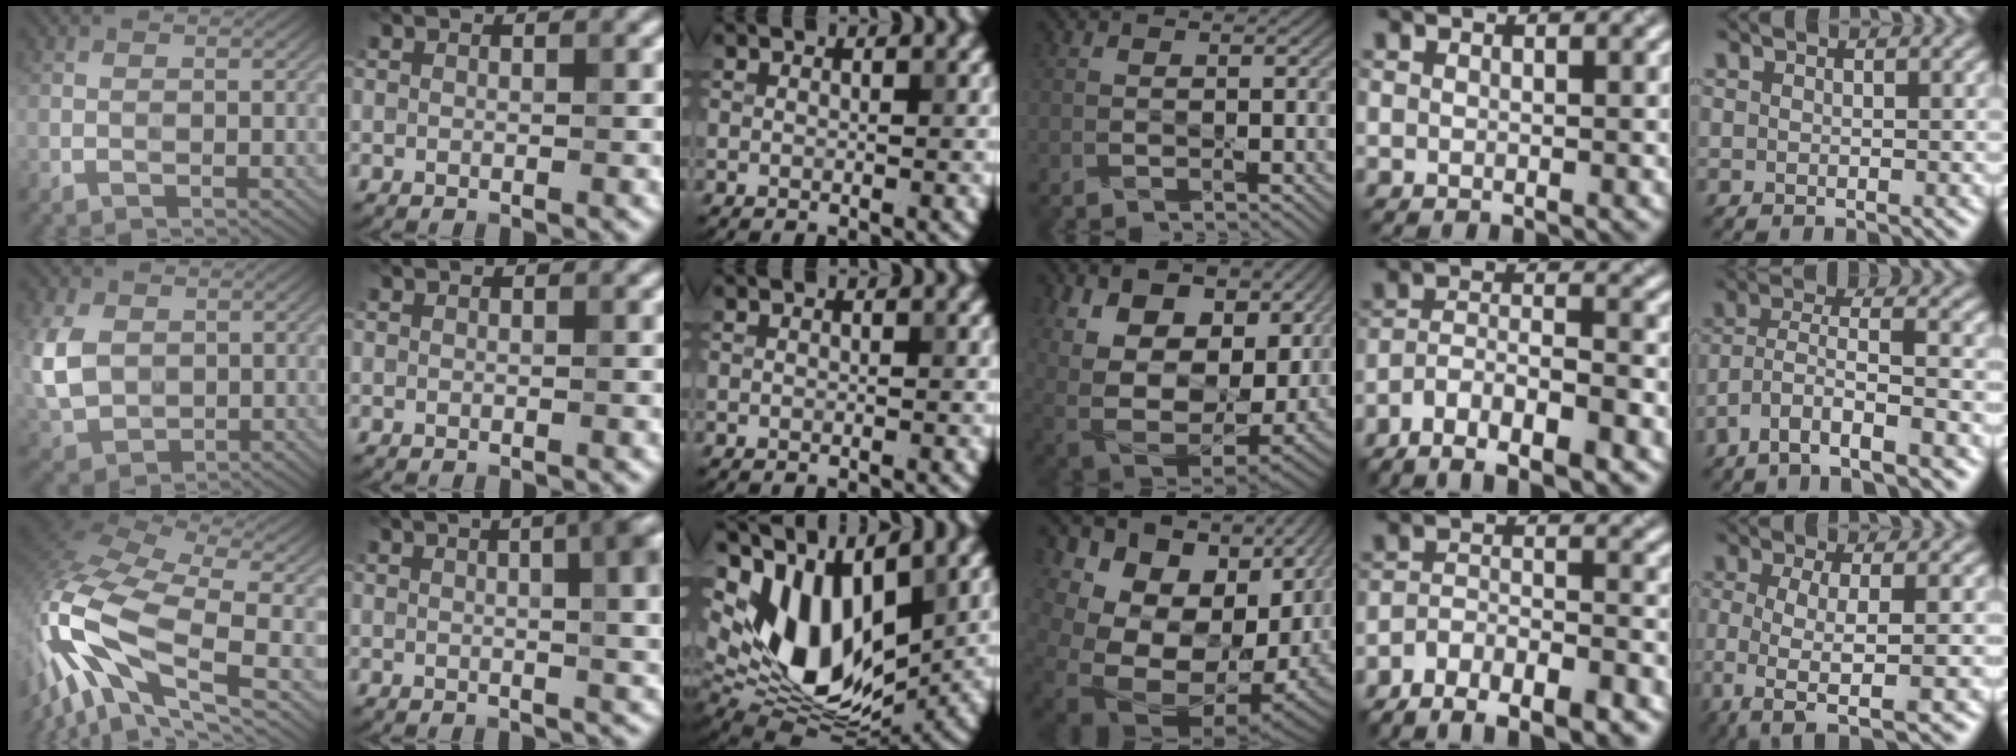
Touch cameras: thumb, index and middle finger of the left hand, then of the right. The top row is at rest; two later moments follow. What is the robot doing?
{"motion": "wipe", "object": "glasses"}